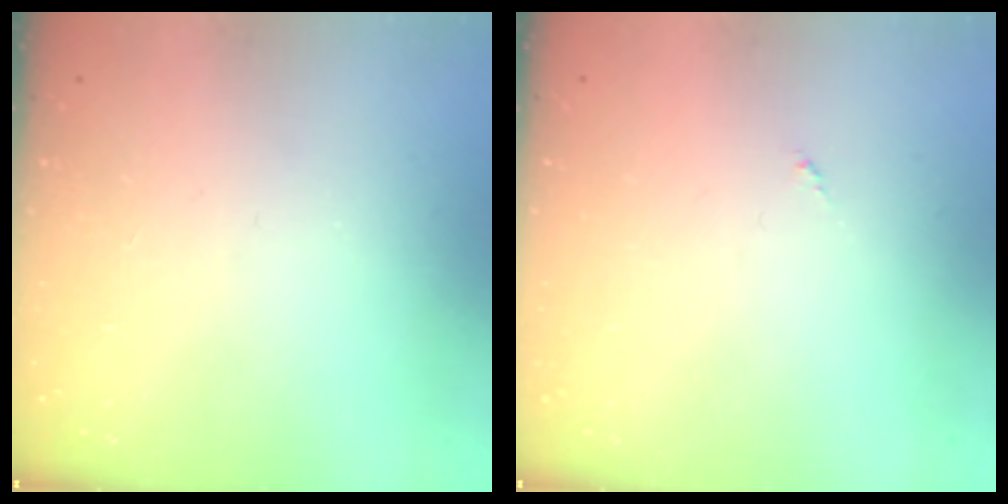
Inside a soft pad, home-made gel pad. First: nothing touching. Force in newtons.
{"total": 0.0}